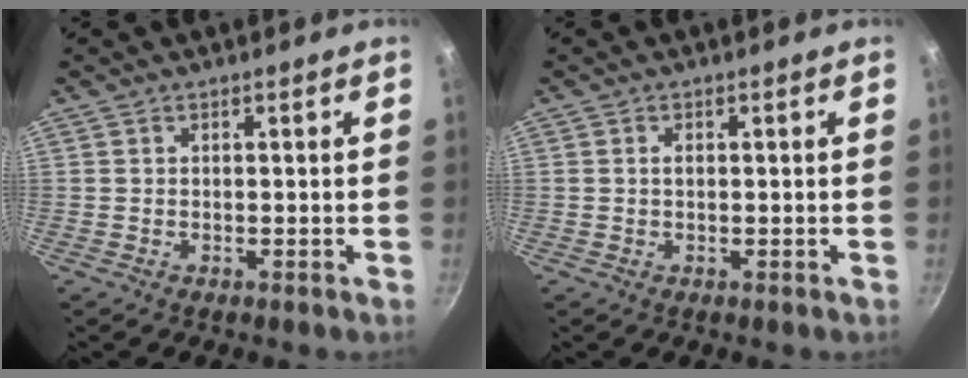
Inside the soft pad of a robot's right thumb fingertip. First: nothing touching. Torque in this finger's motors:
{"motor_torque": [-0.05, 0.29, 0.24, 0.07, -0.03]}